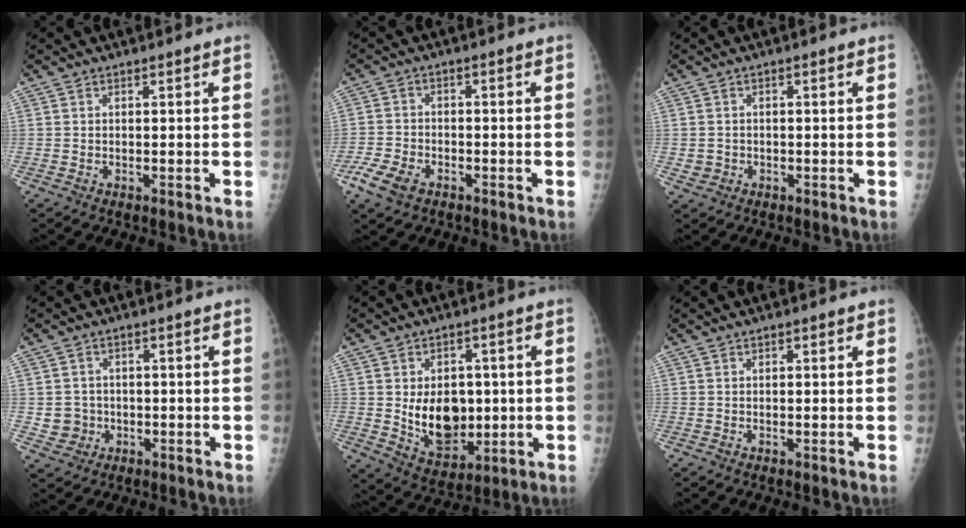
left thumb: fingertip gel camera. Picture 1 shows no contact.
{"total": 6.1, "force": [-3.8, 3.6, 3.2], "torque": [-0.074, 0.009, -0.070]}
{"total": 2.0, "force": [-0.6, 1.8, 0.2], "torque": [-0.001, 0.004, -0.007]}
{"total": 4.2, "force": [-0.7, 4.1, 0.6], "torque": [0.008, 0.006, -0.008]}
{"total": 12.1, "force": [0.0, 8.7, 8.5], "torque": [-0.087, -0.013, 0.018]}
{"total": 0.8, "force": [0.4, 0.4, 0.6], "torque": [-0.005, 0.001, 0.003]}